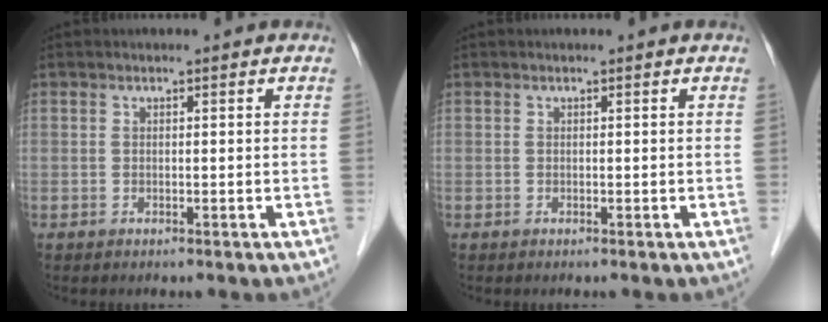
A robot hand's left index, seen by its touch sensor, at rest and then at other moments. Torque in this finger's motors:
{"motor_torque": [-0.02, 0.02, 0.00, 0.00]}